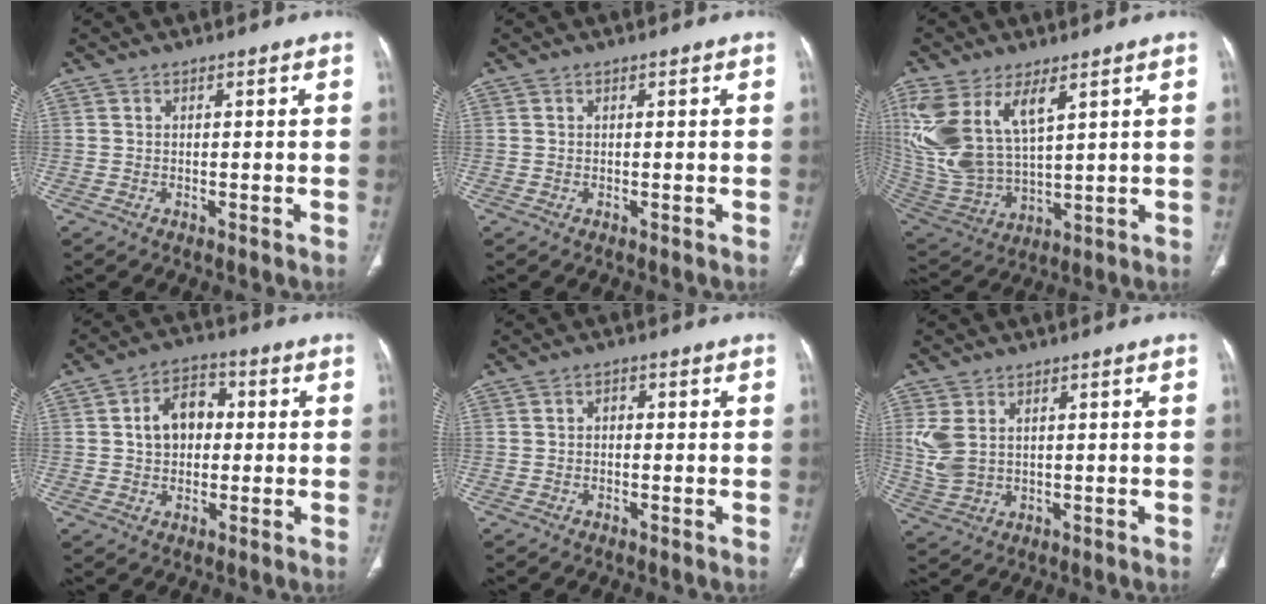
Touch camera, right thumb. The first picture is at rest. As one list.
[{"total": 0.0}, {"total": 17.1, "force": [7.5, 8.3, 12.9], "torque": [-0.270, -0.024, 0.167]}, {"total": 8.5, "force": [0.9, 6.2, 5.8], "torque": [-0.071, 0.019, 0.008]}, {"total": 1.3, "force": [0.0, 1.0, 0.8], "torque": [-0.006, 0.008, -0.004]}, {"total": 6.4, "force": [1.7, 4.4, 4.3], "torque": [-0.101, -0.004, 0.048]}]